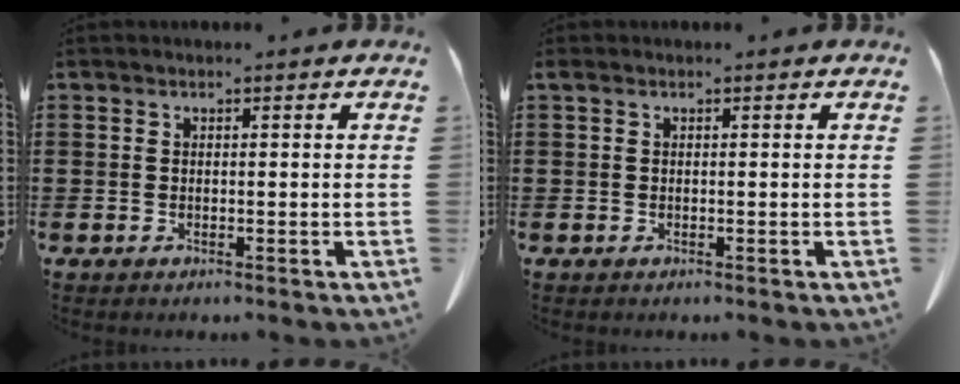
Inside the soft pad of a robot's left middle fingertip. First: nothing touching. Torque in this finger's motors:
{"motor_torque": [0.32, -0.23, 0.07, 0.04]}